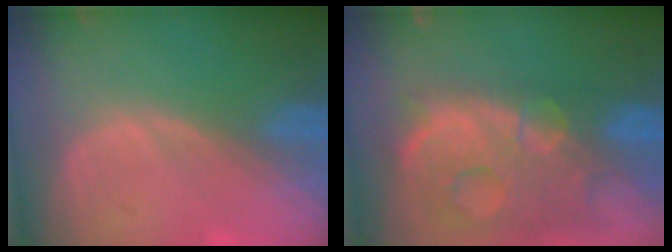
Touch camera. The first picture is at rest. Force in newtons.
{"total": 13.9, "press": 11.3, "slide": 8.1}